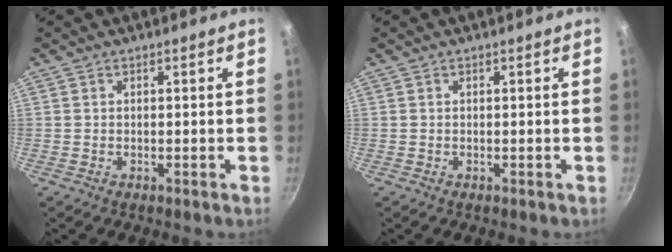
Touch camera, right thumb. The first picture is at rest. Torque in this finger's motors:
{"motor_torque": [-0.03, 0.03, 0.01, -0.01, 0.01]}